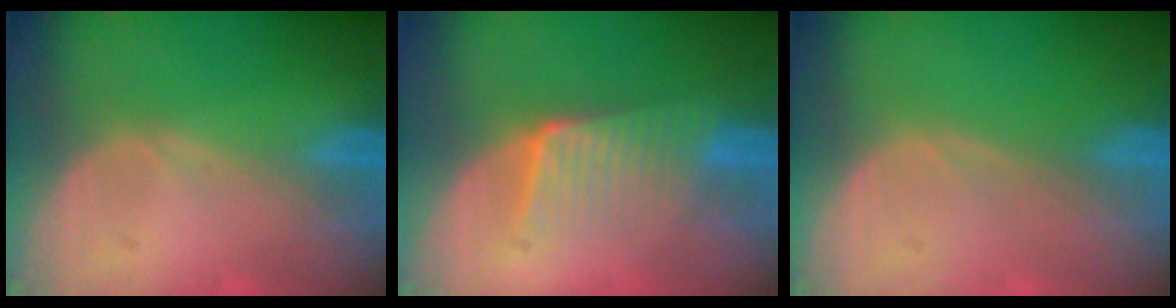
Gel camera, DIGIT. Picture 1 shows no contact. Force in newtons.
{"total": 6.8, "press": 6.0, "slide": 3.2}
{"total": 0.0}